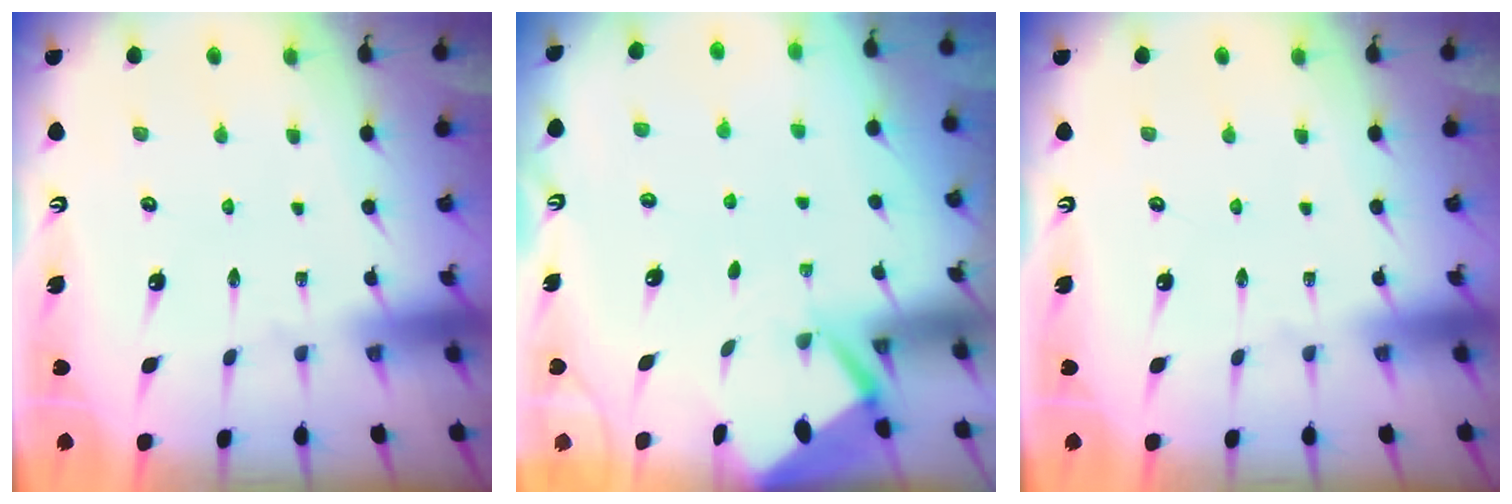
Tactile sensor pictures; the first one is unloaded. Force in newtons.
{"total": 2.5, "press": 2.5, "slide": 0.3}
{"total": 0.0}